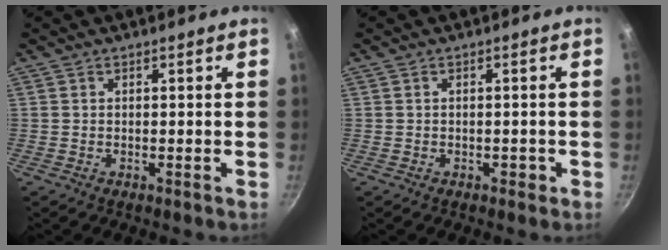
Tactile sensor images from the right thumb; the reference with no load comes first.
{"total": 0.9, "force": [-0.3, 0.7, 0.6], "torque": [0.000, 0.009, -0.003]}